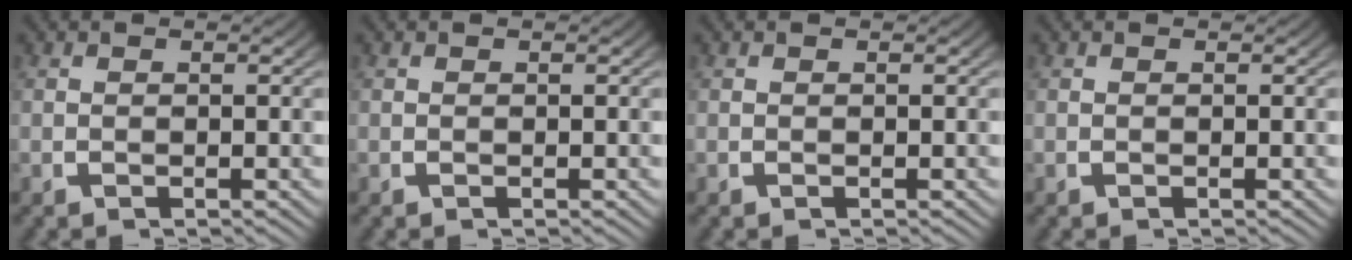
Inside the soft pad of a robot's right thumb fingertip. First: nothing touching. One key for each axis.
{"total": 0.0}
{"total": 0.0}
{"total": 0.0}